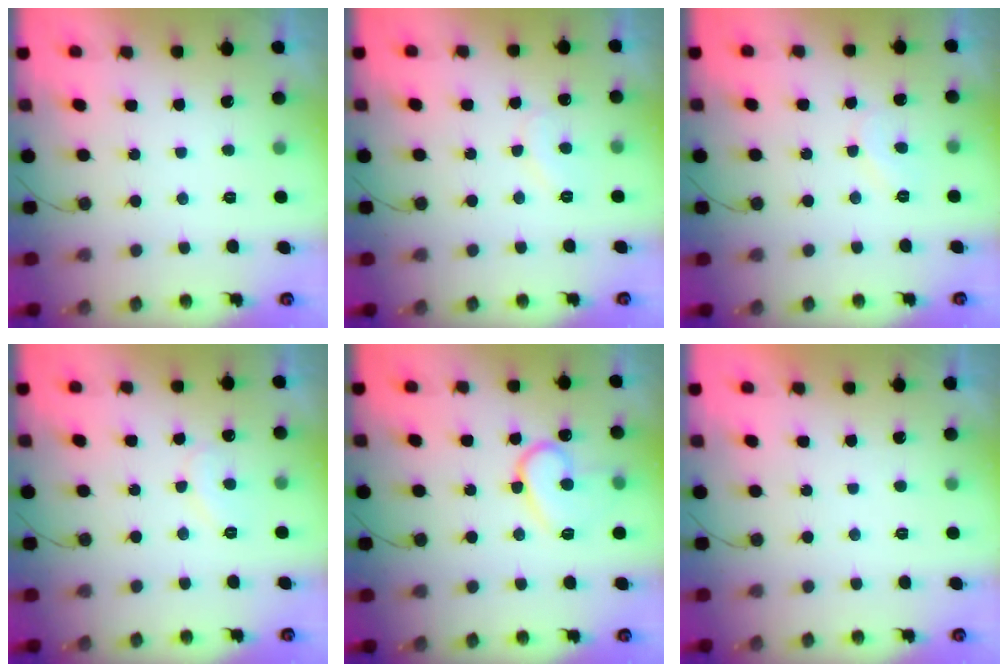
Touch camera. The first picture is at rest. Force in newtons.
{"total": 7.7, "press": 7.7, "slide": 0.6}
{"total": 4.8, "press": 4.8, "slide": 0.5}
{"total": 8.3, "press": 8.3, "slide": 0.5}
{"total": 13.7, "press": 13.6, "slide": 1.5}
{"total": 1.7, "press": 1.7, "slide": 0.0}